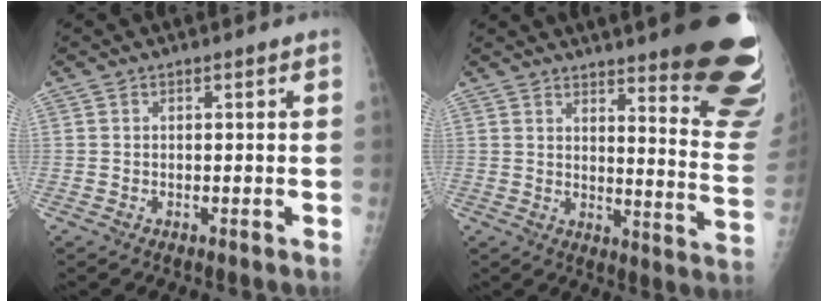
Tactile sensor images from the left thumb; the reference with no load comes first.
{"total": 23.1, "force": [16.6, 3.8, 15.5], "torque": [-0.156, -0.121, 0.200]}